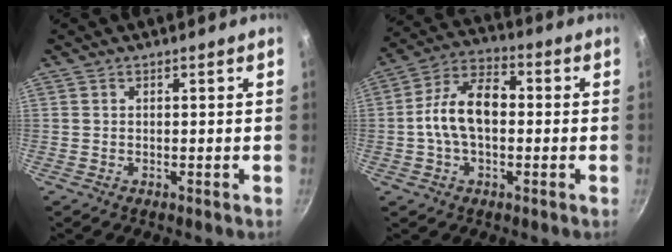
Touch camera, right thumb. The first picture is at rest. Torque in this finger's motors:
{"motor_torque": [0.46, 2.22, 1.50, -0.41, 0.13]}